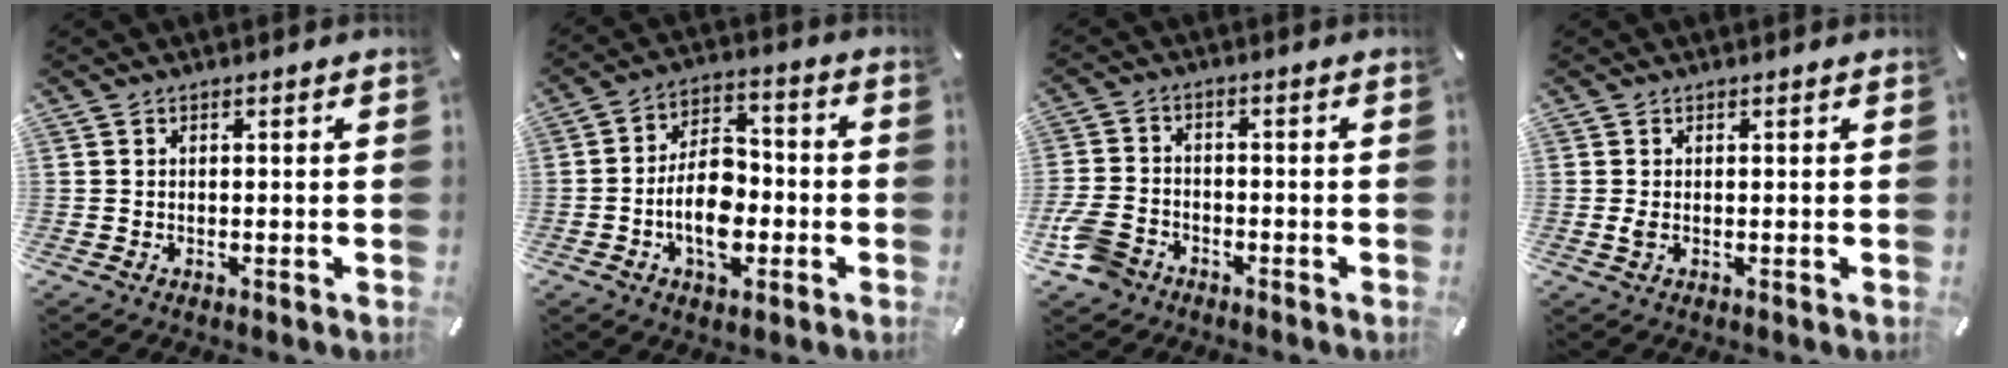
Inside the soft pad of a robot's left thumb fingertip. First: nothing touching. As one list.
[{"total": 12.7, "force": [-3.1, 8.2, 9.1], "torque": [-0.172, 0.007, -0.053]}, {"total": 7.3, "force": [-4.1, 4.9, 3.5], "torque": [-0.089, 0.014, -0.082]}, {"total": 1.2, "force": [0.0, 0.5, 1.1], "torque": [-0.028, -0.003, -0.002]}]